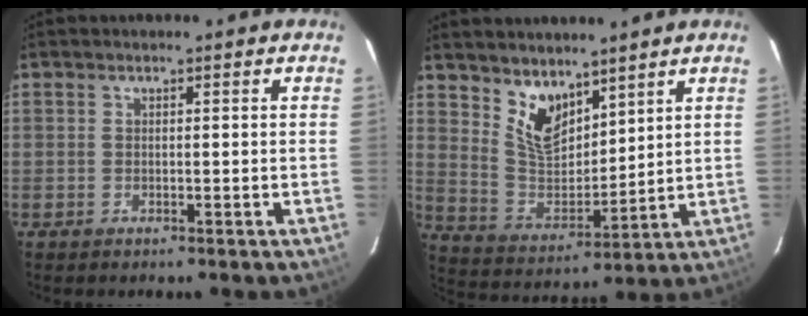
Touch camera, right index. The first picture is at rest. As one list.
[{"total": 9.6, "force": [6.7, 5.0, 4.7], "torque": [-0.083, -0.002, 0.139]}]